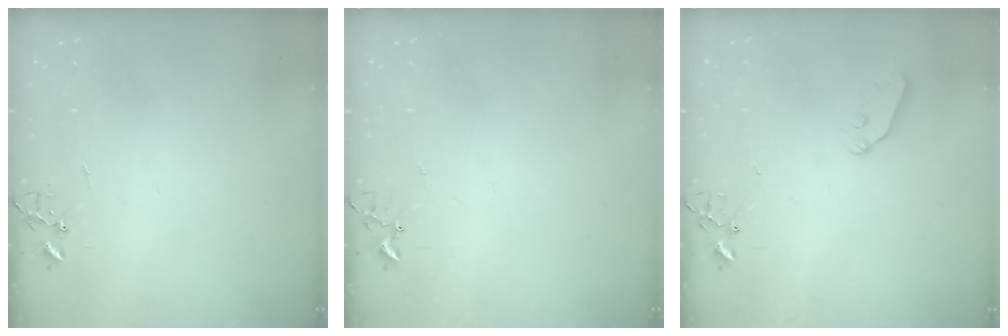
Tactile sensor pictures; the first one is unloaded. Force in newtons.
{"total": 5.1, "press": 5.1, "slide": 0.3}
{"total": 6.7, "press": 6.7, "slide": 0.8}